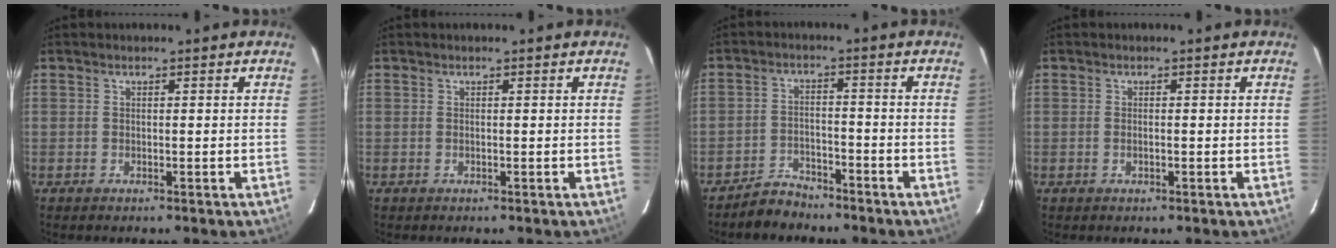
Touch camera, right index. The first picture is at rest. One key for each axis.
{"total": 0.0}
{"total": 4.9, "fx": -4.4, "fy": 2.2, "fz": 0.6, "tx": -0.027, "ty": 0.013, "tz": -0.075}
{"total": 0.9, "fx": -0.3, "fy": 0.3, "fz": 0.8, "tx": -0.016, "ty": 0.001, "tz": -0.006}